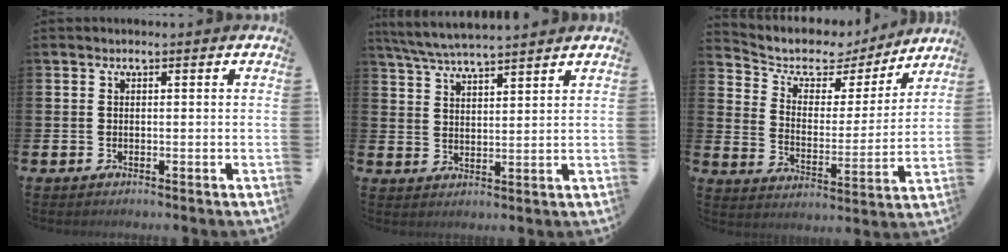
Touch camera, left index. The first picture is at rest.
{"total": 5.7, "force": [5.5, 0.2, 1.4], "torque": [-0.049, -0.020, 0.100]}
{"total": 7.0, "force": [5.8, 3.3, 1.9], "torque": [-0.069, -0.040, 0.097]}